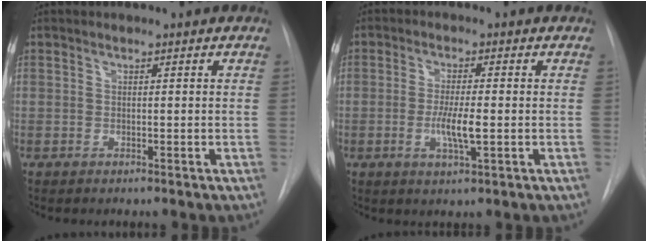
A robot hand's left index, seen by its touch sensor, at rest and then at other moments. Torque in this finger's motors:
{"motor_torque": [0.84, 0.09, 0.22, 0.05]}